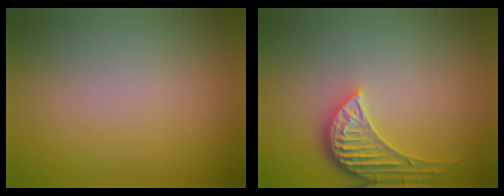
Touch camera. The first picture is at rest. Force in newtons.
{"total": 4.5, "press": 3.6, "slide": 2.8}